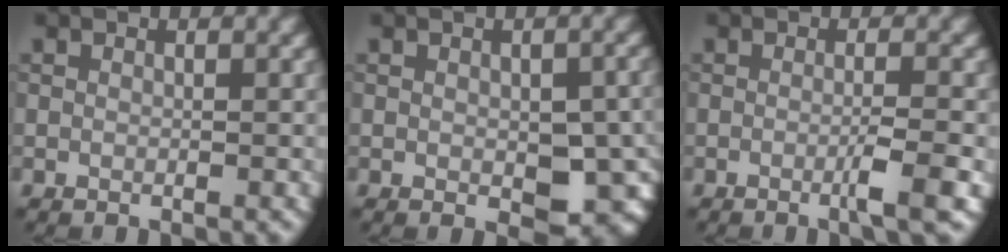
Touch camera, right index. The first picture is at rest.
{"total": 7.4, "force": [-1.6, 3.9, 6.1], "torque": [-0.083, -0.021, -0.007]}
{"total": 2.7, "force": [-0.9, 0.2, 2.5], "torque": [-0.038, 0.003, -0.020]}